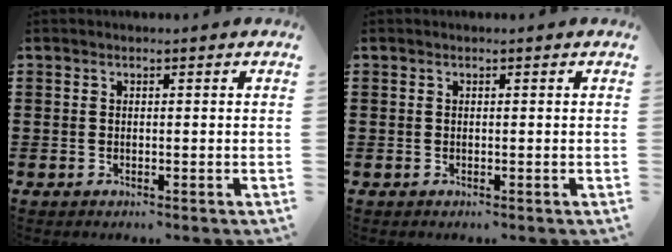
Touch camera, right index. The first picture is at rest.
{"total": 0.0}